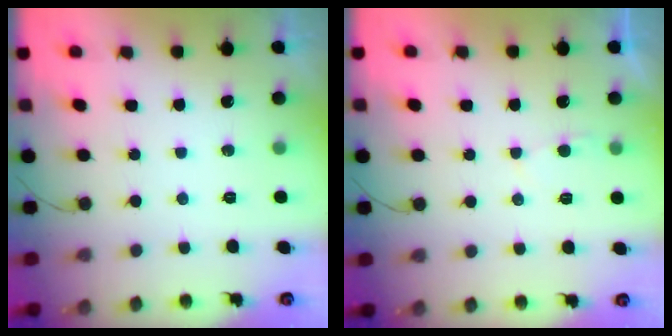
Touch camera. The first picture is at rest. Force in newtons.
{"total": 1.8, "press": 1.8, "slide": 0.3}